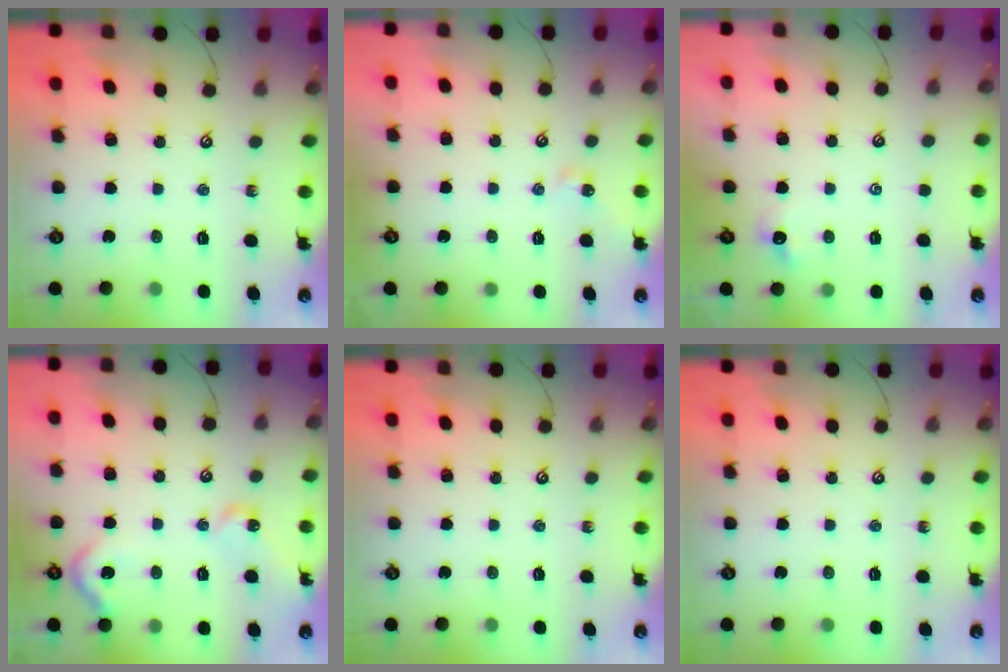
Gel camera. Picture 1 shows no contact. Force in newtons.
{"total": 2.0, "press": 2.0, "slide": 0.4}
{"total": 0.7, "press": 0.6, "slide": 0.5}
{"total": 7.8, "press": 7.8, "slide": 0.9}
{"total": 0.0}
{"total": 0.0}